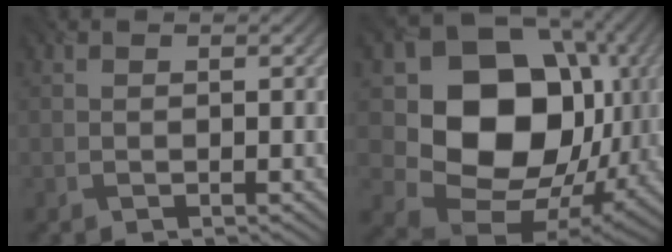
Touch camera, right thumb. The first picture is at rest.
{"total": 16.9, "force": [1.6, 13.5, 10.0], "torque": [-0.176, -0.038, 0.041]}